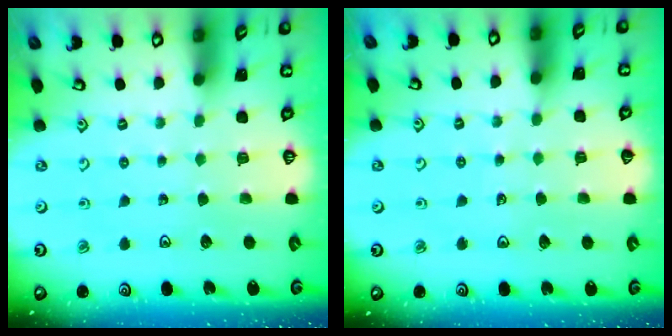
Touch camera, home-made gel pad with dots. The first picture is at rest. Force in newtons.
{"total": 3.2, "press": 3.1, "slide": 0.4}